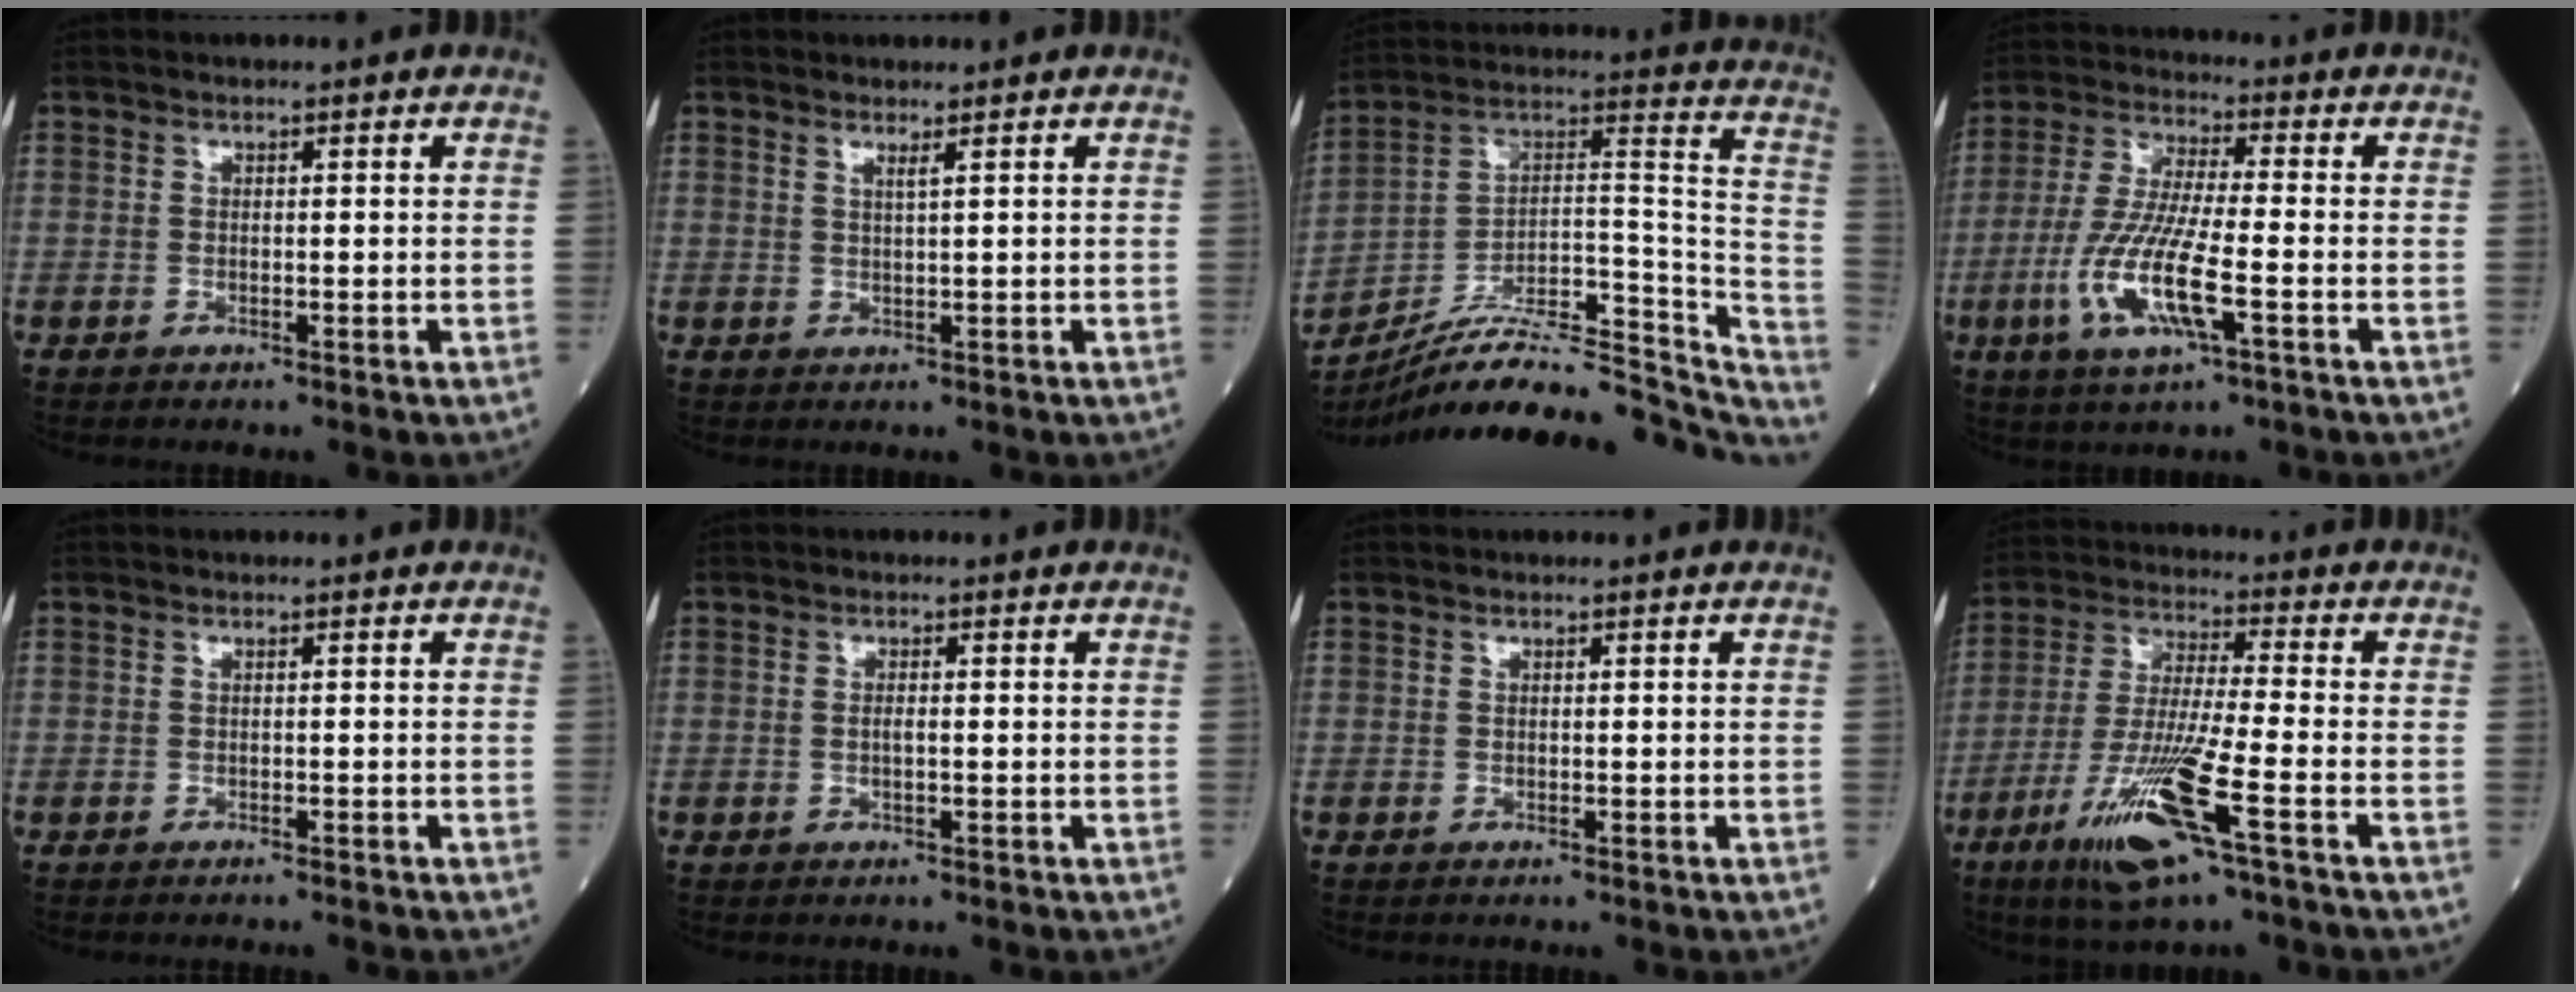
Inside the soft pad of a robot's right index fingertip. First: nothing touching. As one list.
[{"total": 1.1, "force": [0.8, -0.3, 0.8], "torque": [-0.021, -0.008, 0.018]}, {"total": 25.1, "force": [-21.5, 6.1, 11.4], "torque": [-0.132, 0.043, -0.323]}, {"total": 12.2, "force": [-3.9, 1.5, 11.4], "torque": [-0.244, -0.014, -0.075]}, {"total": 1.5, "force": [-1.4, 0.0, 0.7], "torque": [-0.013, 0.000, -0.014]}, {"total": 1.0, "force": [-0.1, 0.2, 1.0], "torque": [-0.022, 0.001, 0.001]}, {"total": 0.0}, {"total": 14.0, "force": [-6.7, 0.4, 12.2], "torque": [-0.256, -0.026, -0.121]}]